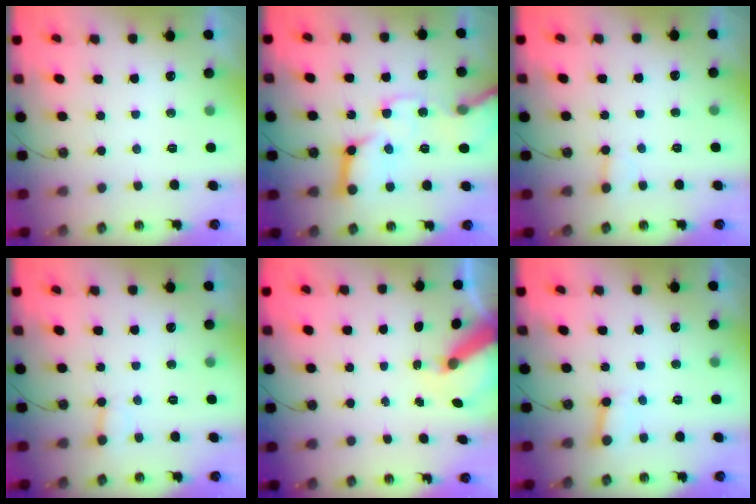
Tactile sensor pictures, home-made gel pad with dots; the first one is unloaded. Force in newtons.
{"total": 18.9, "press": 18.7, "slide": 2.5}
{"total": 2.5, "press": 2.4, "slide": 0.5}
{"total": 3.6, "press": 3.6, "slide": 0.3}
{"total": 7.4, "press": 7.4, "slide": 0.8}
{"total": 2.7, "press": 2.7, "slide": 0.2}